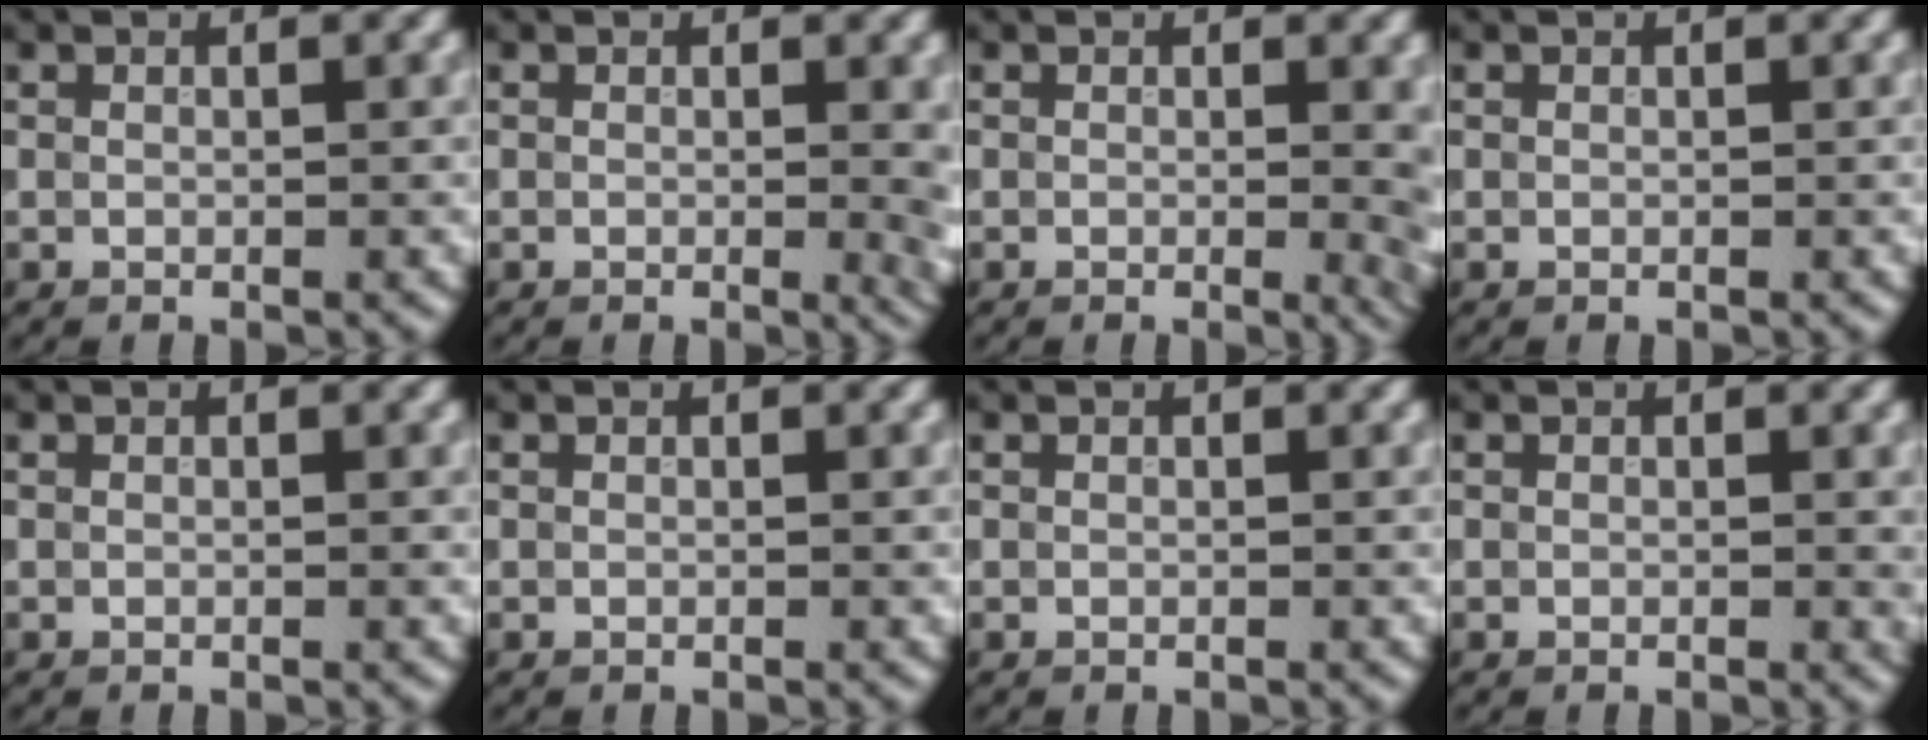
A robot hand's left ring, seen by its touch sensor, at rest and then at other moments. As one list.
[{"total": 2.4, "force": [0.1, 0.7, 2.3], "torque": [-0.022, -0.004, 0.000]}, {"total": 3.7, "force": [0.1, 1.3, 3.4], "torque": [-0.027, -0.007, 0.003]}, {"total": 0.0}, {"total": 0.0}, {"total": 0.0}, {"total": 0.0}, {"total": 0.7, "force": [0.0, 0.1, 0.7], "torque": [-0.006, -0.002, -0.001]}]